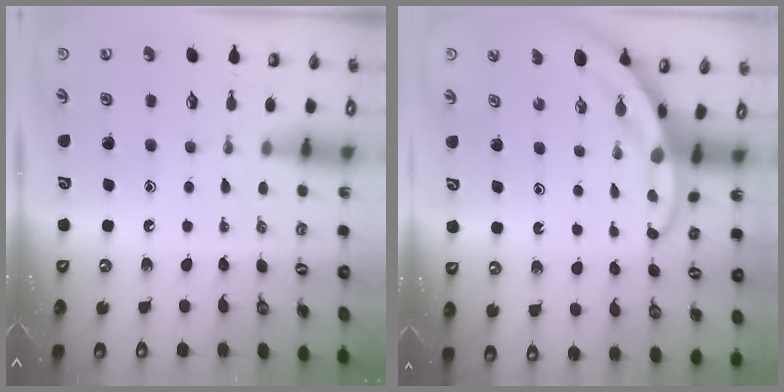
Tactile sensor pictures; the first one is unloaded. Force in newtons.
{"total": 3.2, "press": 3.2, "slide": 0.3}